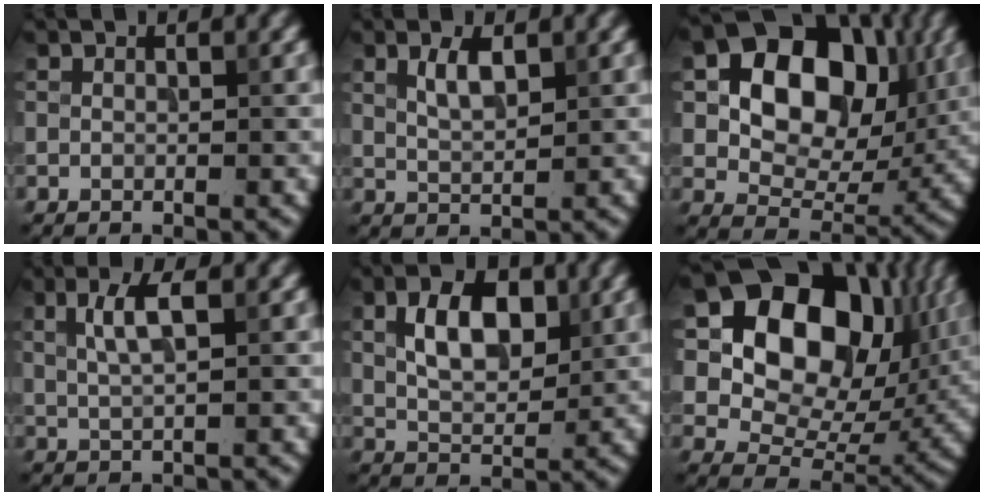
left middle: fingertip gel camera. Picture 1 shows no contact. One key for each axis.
{"total": 2.4, "fx": 1.2, "fy": 0.9, "fz": 1.9, "tx": -0.040, "ty": 0.000, "tz": 0.023}
{"total": 12.8, "fx": 3.0, "fy": 8.7, "fz": 8.9, "tx": -0.129, "ty": 0.001, "tz": 0.045}
{"total": 3.1, "fx": 1.0, "fy": 0.8, "fz": 2.8, "tx": -0.051, "ty": 0.003, "tz": 0.019}
{"total": 5.5, "fx": 1.5, "fy": 3.1, "fz": 4.2, "tx": -0.076, "ty": 0.003, "tz": 0.026}
{"total": 14.7, "fx": 4.3, "fy": 10.2, "fz": 9.6, "tx": -0.148, "ty": 0.010, "tz": 0.078}